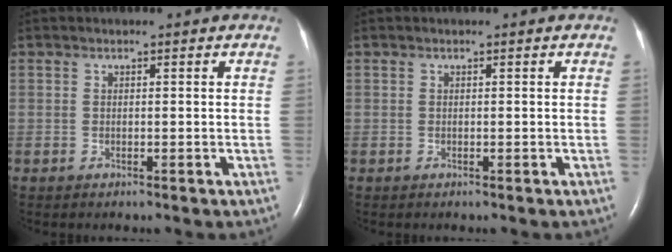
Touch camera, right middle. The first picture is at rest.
{"total": 0.0}